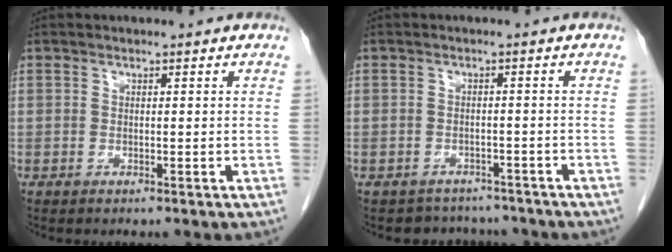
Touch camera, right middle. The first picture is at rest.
{"total": 5.8, "force": [-5.2, 2.7, 0.1], "torque": [0.006, 0.018, -0.060]}